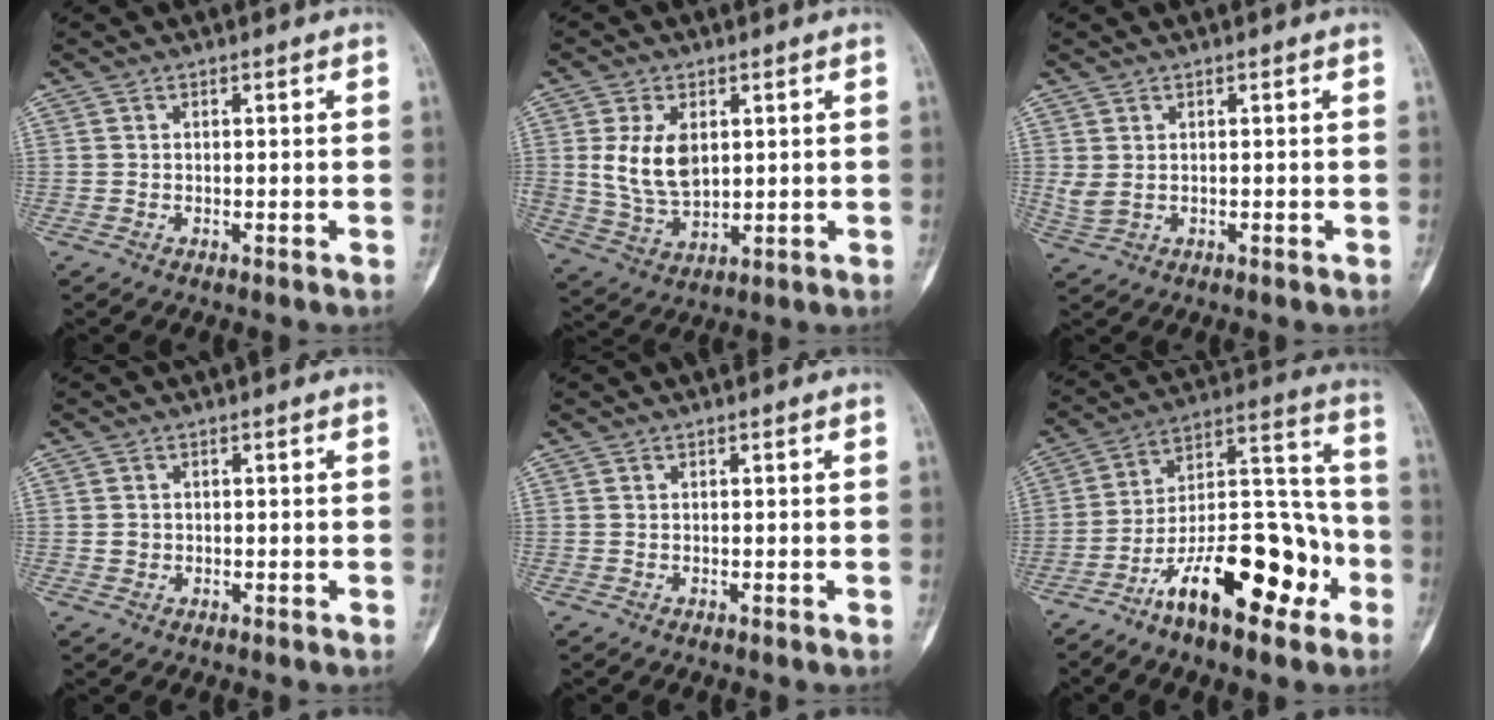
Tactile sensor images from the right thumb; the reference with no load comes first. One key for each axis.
{"total": 9.8, "fx": 1.9, "fy": 6.1, "fz": 7.4, "tx": -0.130, "ty": -0.012, "tz": 0.052}
{"total": 2.7, "fx": 0.2, "fy": 1.7, "fz": 2.0, "tx": -0.048, "ty": 0.002, "tz": 0.012}
{"total": 1.3, "fx": -0.1, "fy": 1.2, "fz": 0.4, "tx": -0.003, "ty": 0.004, "tz": 0.001}
{"total": 0.0}
{"total": 20.8, "fx": -10.0, "fy": 8.7, "fz": 16.1, "tx": -0.235, "ty": 0.087, "tz": -0.165}